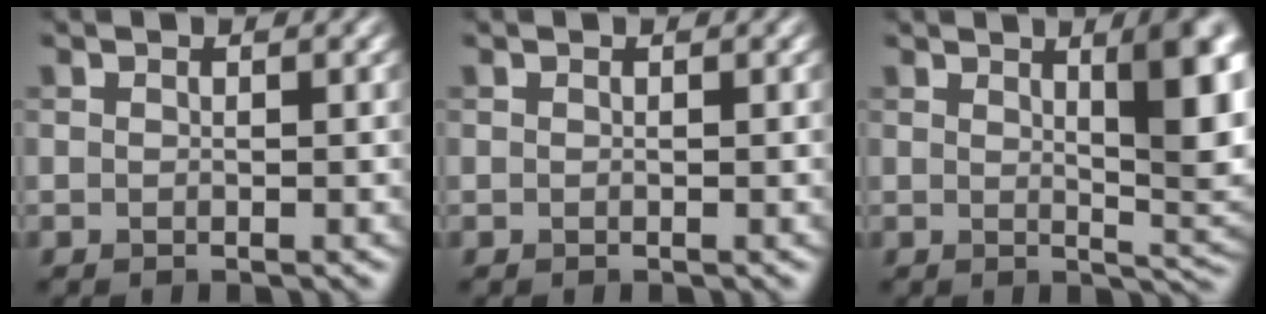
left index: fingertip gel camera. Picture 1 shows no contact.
{"total": 0.0}
{"total": 8.8, "force": [2.7, 2.8, 7.9], "torque": [-0.066, 0.007, 0.037]}